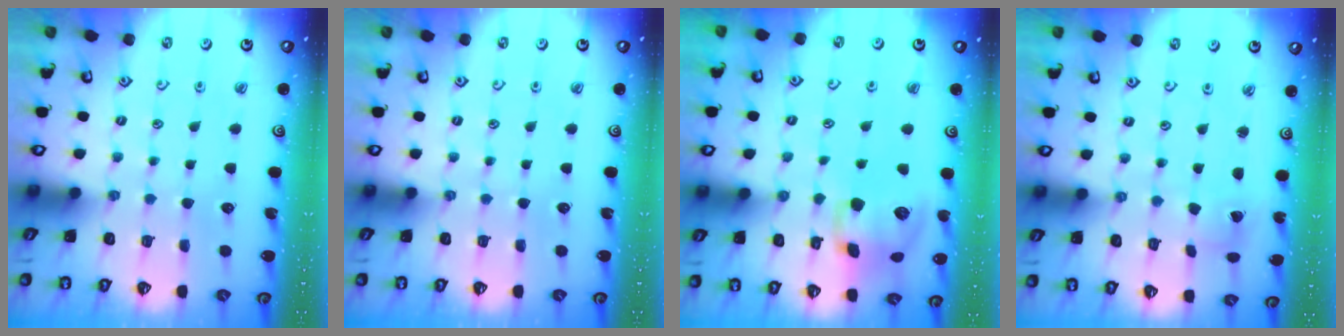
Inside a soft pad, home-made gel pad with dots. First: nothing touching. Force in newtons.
{"total": 0.0}
{"total": 11.7, "press": 11.6, "slide": 2.1}
{"total": 2.8, "press": 2.8, "slide": 0.1}